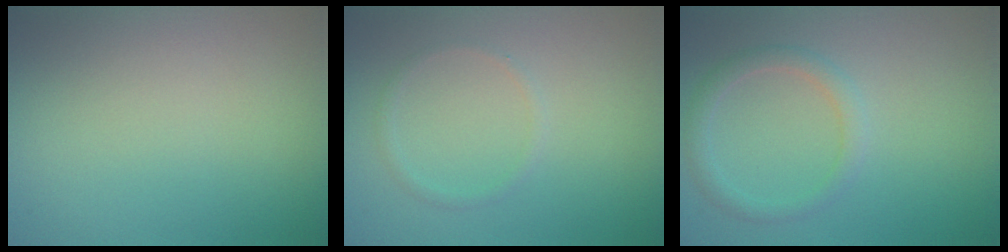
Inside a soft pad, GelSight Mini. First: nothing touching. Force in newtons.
{"total": 0.7, "press": 0.7, "slide": 0.1}
{"total": 1.8, "press": 1.8, "slide": 0.0}